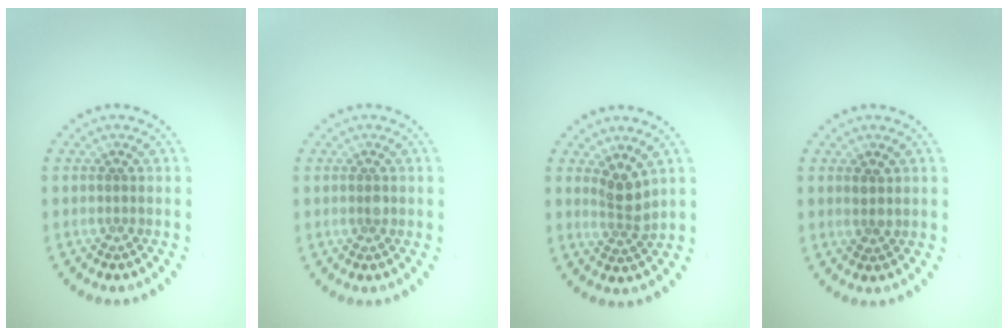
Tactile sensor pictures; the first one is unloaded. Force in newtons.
{"total": 0.8, "press": 0.8, "slide": 0.1}
{"total": 2.5, "press": 1.9, "slide": 1.5}
{"total": 1.2, "press": 1.0, "slide": 0.5}